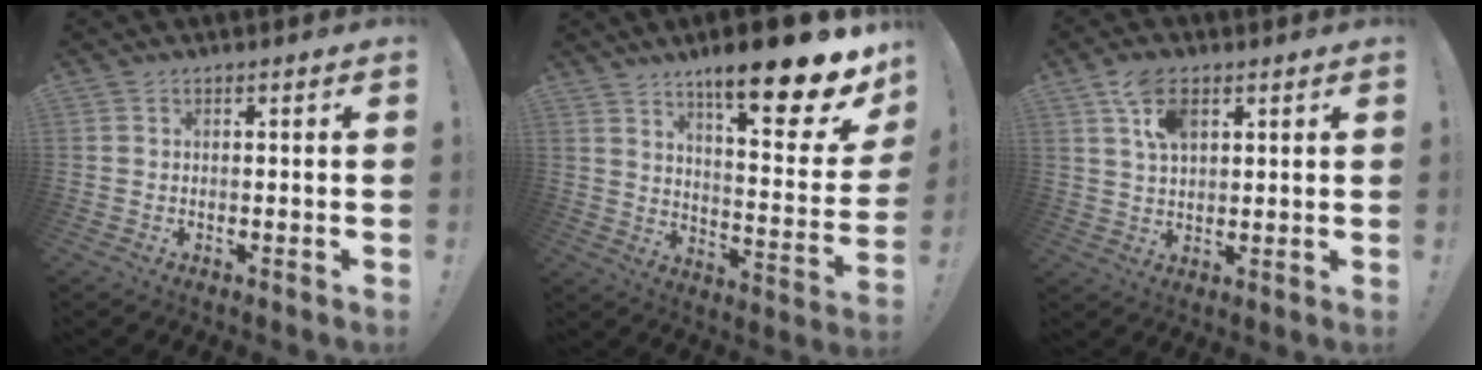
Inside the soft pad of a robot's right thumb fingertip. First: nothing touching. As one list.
[{"total": 21.2, "force": [13.8, 4.1, 15.6], "torque": [-0.220, -0.103, 0.209]}, {"total": 8.5, "force": [4.1, 4.9, 5.6], "torque": [-0.102, 0.000, 0.077]}]